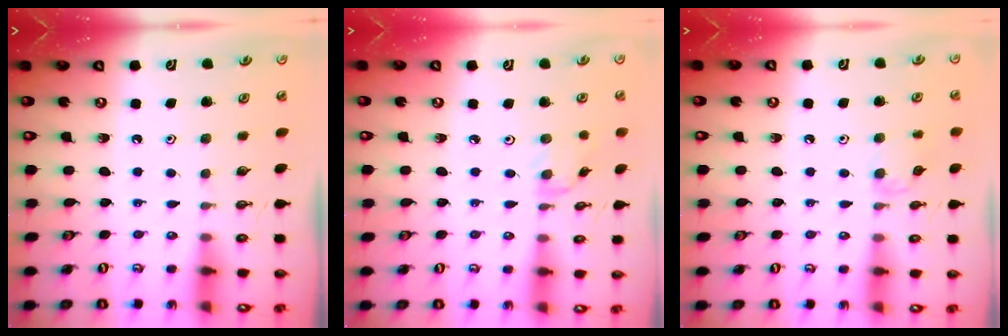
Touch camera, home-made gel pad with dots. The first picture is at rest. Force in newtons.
{"total": 1.5, "press": 1.5, "slide": 0.3}
{"total": 5.9, "press": 5.8, "slide": 1.0}